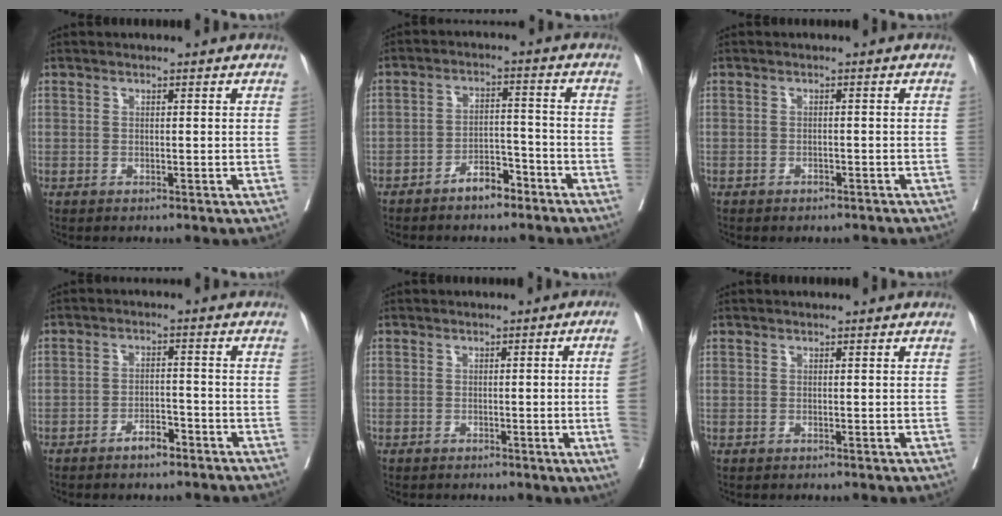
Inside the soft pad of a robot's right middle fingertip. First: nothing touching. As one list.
[{"total": 4.9, "force": [-3.7, 2.0, 2.5], "torque": [-0.043, 0.011, -0.061]}, {"total": 1.6, "force": [-1.3, 0.6, 0.6], "torque": [-0.009, -0.001, -0.016]}, {"total": 3.5, "force": [-2.6, 1.2, 1.9], "torque": [-0.033, 0.004, -0.042]}, {"total": 6.6, "force": [-1.0, -2.5, 6.0], "torque": [-0.066, -0.015, -0.012]}, {"total": 0.0}]